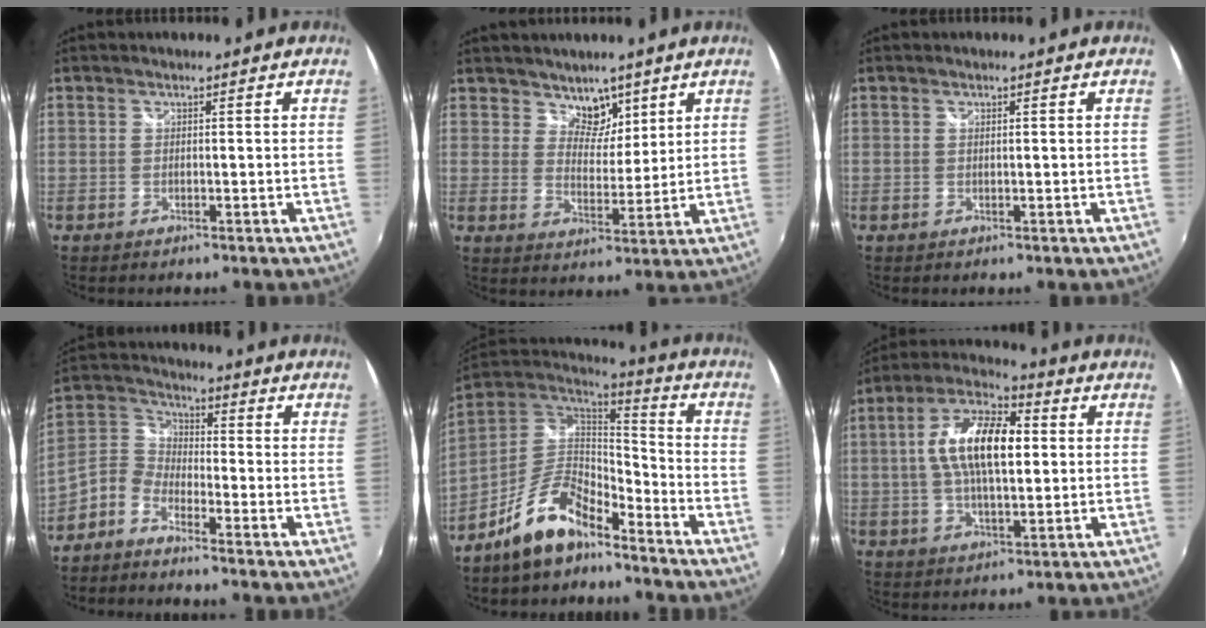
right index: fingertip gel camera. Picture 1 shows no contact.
{"total": 5.8, "force": [4.2, 3.7, 1.7], "torque": [-0.012, -0.008, 0.070]}
{"total": 0.0}
{"total": 5.8, "force": [-3.5, 3.5, 3.0], "torque": [-0.076, 0.020, -0.085]}
{"total": 13.2, "force": [-9.4, 5.2, 7.6], "torque": [-0.168, 0.011, -0.175]}
{"total": 14.1, "force": [1.5, 6.0, 12.7], "torque": [-0.240, 0.018, 0.020]}